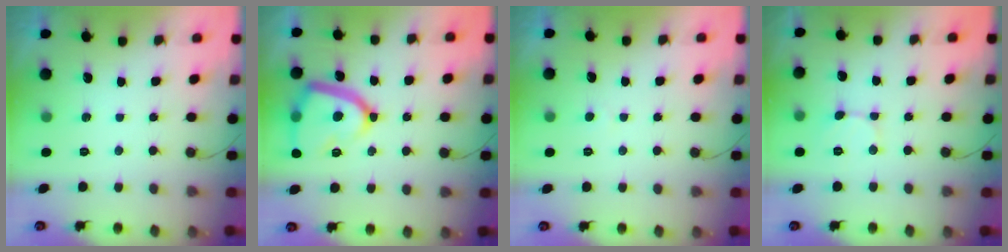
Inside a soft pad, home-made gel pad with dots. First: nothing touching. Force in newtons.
{"total": 16.4, "press": 16.4, "slide": 1.4}
{"total": 2.6, "press": 2.6, "slide": 0.3}
{"total": 5.5, "press": 5.5, "slide": 0.4}